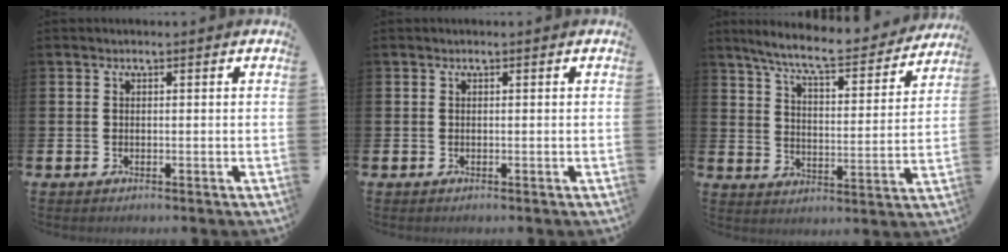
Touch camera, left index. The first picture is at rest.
{"total": 0.0}
{"total": 8.4, "force": [7.6, 0.9, 3.5], "torque": [-0.091, -0.047, 0.128]}